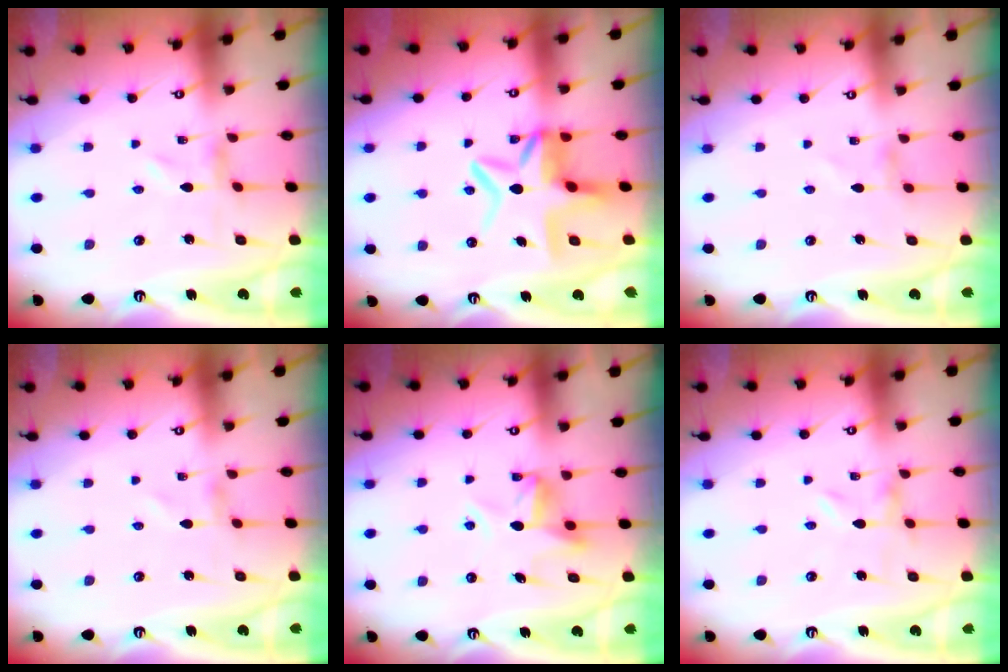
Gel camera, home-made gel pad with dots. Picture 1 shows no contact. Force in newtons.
{"total": 10.1, "press": 9.9, "slide": 2.3}
{"total": 1.7, "press": 1.6, "slide": 0.3}
{"total": 0.7, "press": 0.6, "slide": 0.1}
{"total": 9.2, "press": 9.2, "slide": 0.1}
{"total": 0.0}